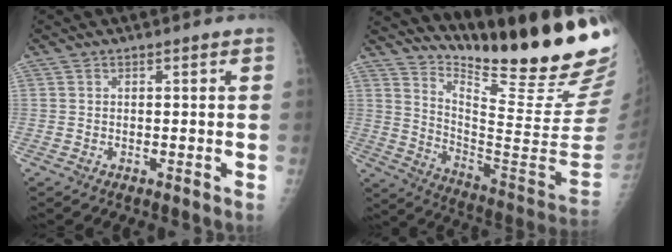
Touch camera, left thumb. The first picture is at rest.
{"total": 27.1, "force": [20.8, 2.9, 17.2], "torque": [-0.239, -0.162, 0.309]}